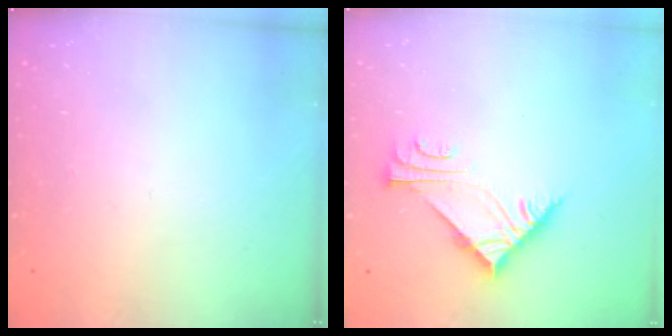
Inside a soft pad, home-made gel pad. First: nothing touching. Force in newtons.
{"total": 7.0, "press": 7.0, "slide": 0.1}